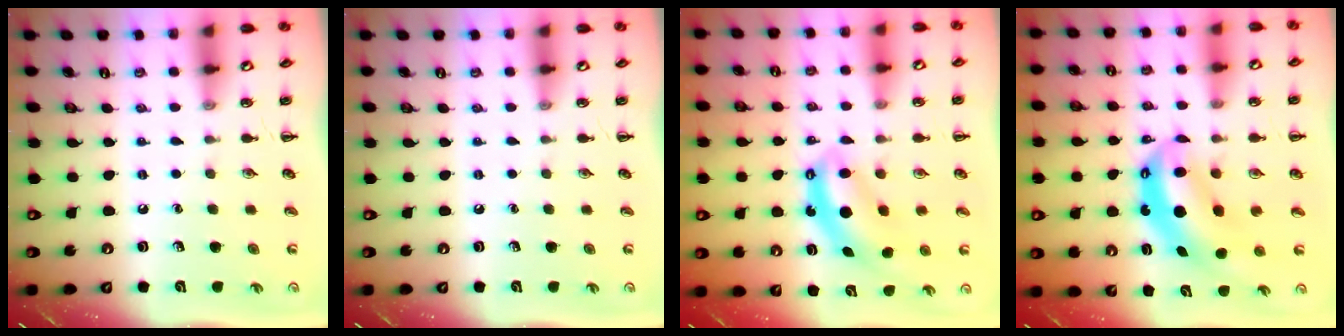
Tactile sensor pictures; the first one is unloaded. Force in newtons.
{"total": 0.0}
{"total": 6.6, "press": 6.6, "slide": 0.5}
{"total": 8.2, "press": 8.0, "slide": 1.9}